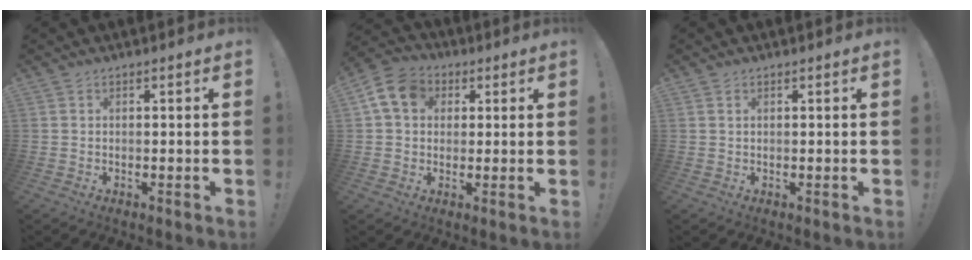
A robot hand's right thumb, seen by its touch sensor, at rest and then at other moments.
{"total": 10.9, "force": [3.3, 8.5, 5.9], "torque": [-0.106, 0.005, 0.068]}
{"total": 0.6, "force": [0.3, 0.2, 0.4], "torque": [-0.007, 0.000, 0.006]}